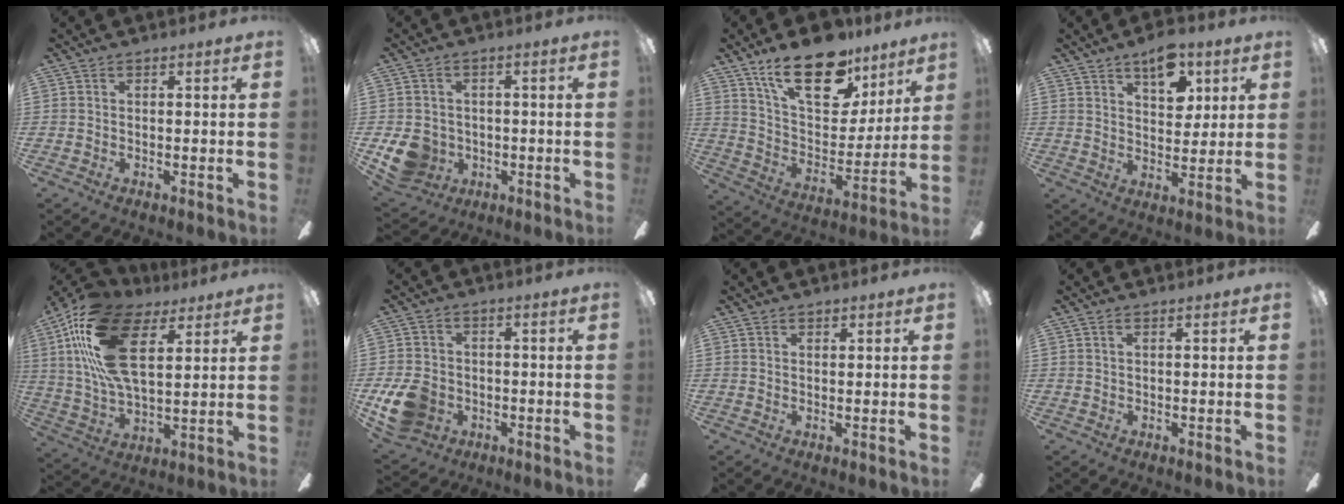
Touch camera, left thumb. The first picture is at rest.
{"total": 9.0, "force": [-2.1, 7.9, 3.8], "torque": [-0.092, 0.008, -0.037]}
{"total": 22.5, "force": [15.0, 10.5, 13.1], "torque": [-0.215, -0.083, 0.265]}
{"total": 10.3, "force": [6.1, 5.5, 6.2], "torque": [-0.069, -0.025, 0.102]}
{"total": 23.1, "force": [11.3, 11.0, 17.0], "torque": [-0.372, -0.031, 0.193]}
{"total": 11.2, "force": [-3.5, 8.8, 6.0], "torque": [-0.131, 0.020, -0.064]}
{"total": 0.9, "force": [0.7, 0.5, 0.2], "torque": [-0.005, 0.002, 0.014]}
{"total": 0.8, "force": [0.3, 0.3, 0.6], "torque": [-0.014, 0.003, 0.005]}